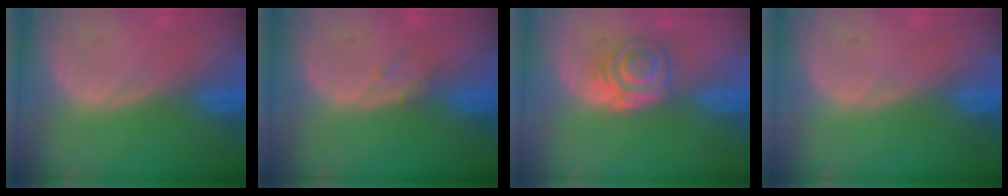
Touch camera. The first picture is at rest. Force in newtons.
{"total": 1.2, "press": 1.2, "slide": 0.3}
{"total": 5.9, "press": 5.1, "slide": 2.9}
{"total": 0.0}